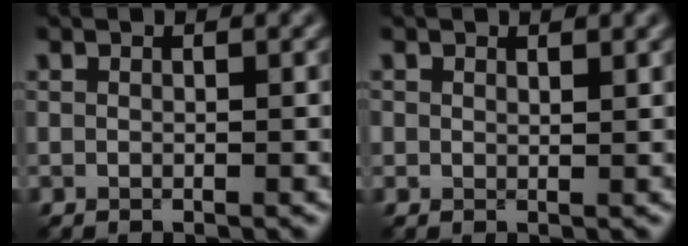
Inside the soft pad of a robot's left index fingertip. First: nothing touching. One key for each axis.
{"total": 0.8, "fx": 0.6, "fy": 0.5, "fz": 0.3, "tx": -0.004, "ty": -0.001, "tz": 0.011}